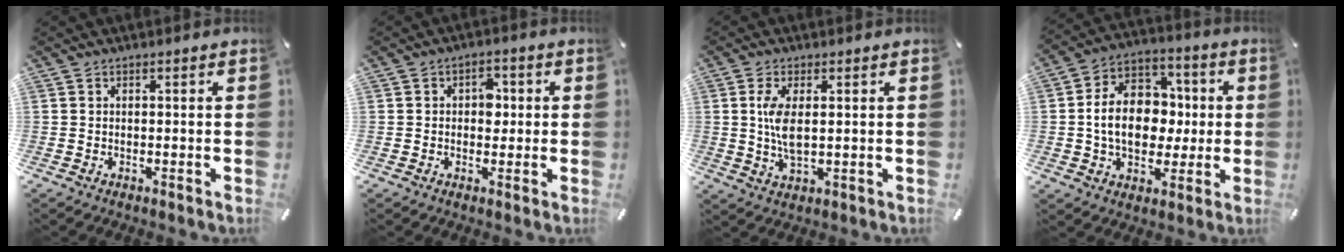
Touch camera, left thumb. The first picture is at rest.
{"total": 4.4, "force": [0.1, 3.2, 3.0], "torque": [-0.028, -0.001, -0.009]}
{"total": 6.6, "force": [0.9, 2.7, 5.9], "torque": [-0.136, -0.008, 0.007]}
{"total": 14.8, "force": [-0.7, 11.6, 9.2], "torque": [-0.170, 0.015, -0.009]}